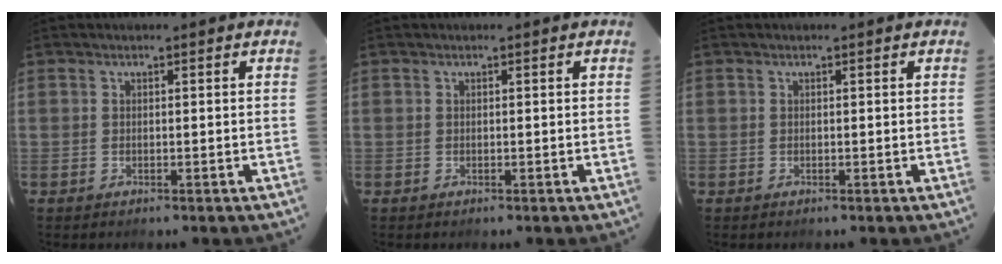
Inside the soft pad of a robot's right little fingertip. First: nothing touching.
{"total": 0.0}
{"total": 0.0}